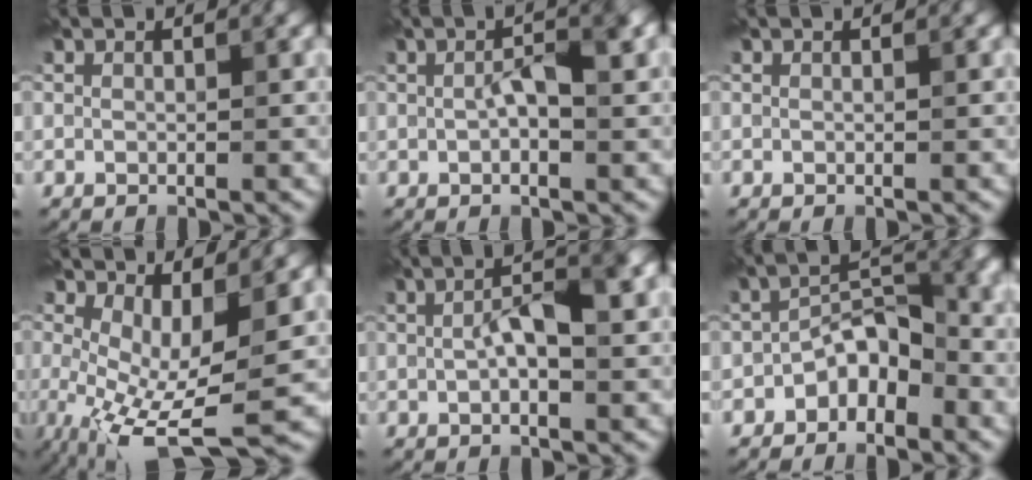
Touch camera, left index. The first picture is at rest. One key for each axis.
{"total": 3.9, "fx": 0.3, "fy": 1.3, "fz": 3.7, "tx": -0.068, "ty": 0.007, "tz": 0.003}
{"total": 0.0}
{"total": 8.4, "fx": -1.5, "fy": 3.3, "fz": 7.6, "tx": -0.155, "ty": -0.015, "tz": -0.020}
{"total": 5.2, "fx": 0.6, "fy": 1.9, "fz": 4.8, "tx": -0.087, "ty": 0.009, "tz": 0.007}
{"total": 4.9, "fx": -2.6, "fy": 2.6, "fz": 3.2, "tx": -0.040, "ty": 0.018, "tz": -0.052}